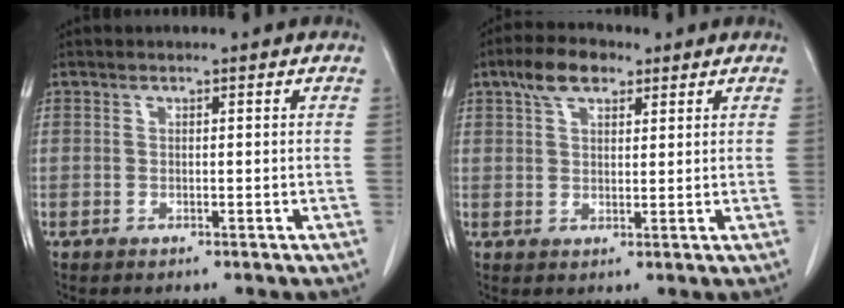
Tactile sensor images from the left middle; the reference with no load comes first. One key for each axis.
{"total": 5.8, "fx": 3.6, "fy": 2.7, "fz": 3.7, "tx": -0.071, "ty": 0.018, "tz": 0.065}